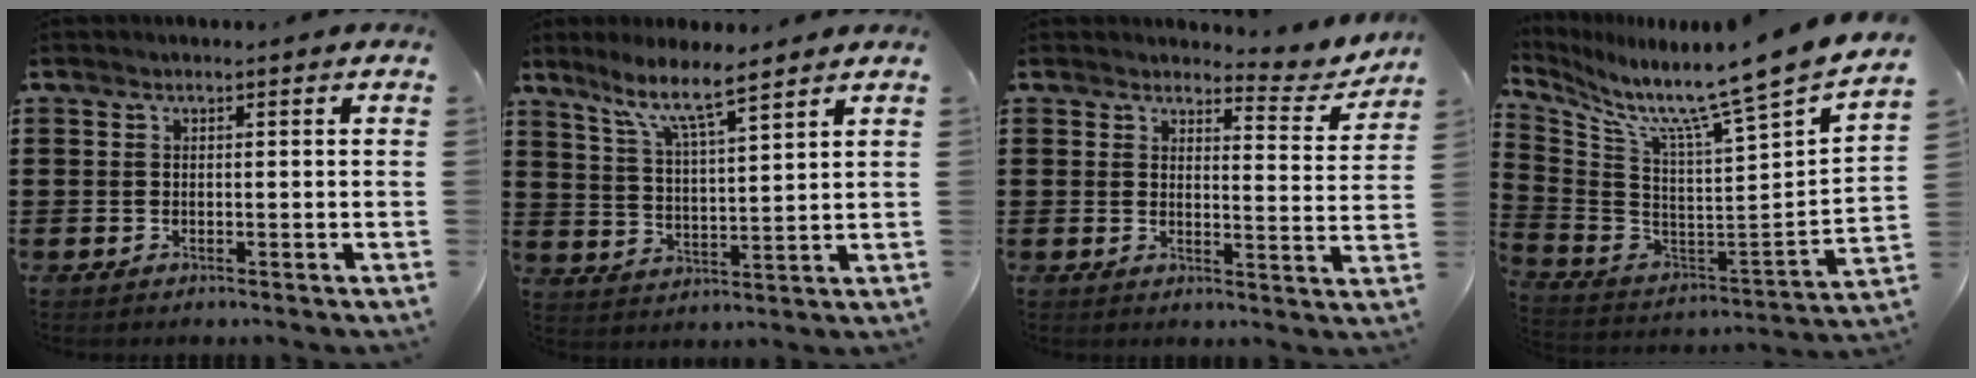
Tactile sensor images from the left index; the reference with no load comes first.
{"total": 7.4, "force": [6.1, 0.4, 4.2], "torque": [-0.100, -0.025, 0.107]}
{"total": 4.4, "force": [4.1, 0.5, 1.5], "torque": [-0.030, -0.026, 0.068]}
{"total": 9.0, "force": [7.9, -1.5, 4.1], "torque": [-0.095, -0.090, 0.115]}